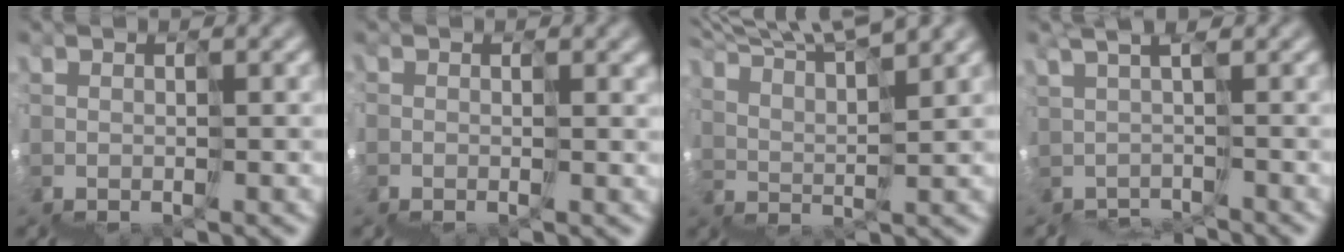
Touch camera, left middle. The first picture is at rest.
{"total": 1.5, "force": [0.2, 0.9, 1.2], "torque": [-0.026, -0.004, -0.002]}
{"total": 9.5, "force": [9.3, -0.4, 1.5], "torque": [-0.026, 0.056, 0.131]}
{"total": 2.3, "force": [-0.5, -1.2, -1.8], "torque": [0.035, 0.023, -0.022]}